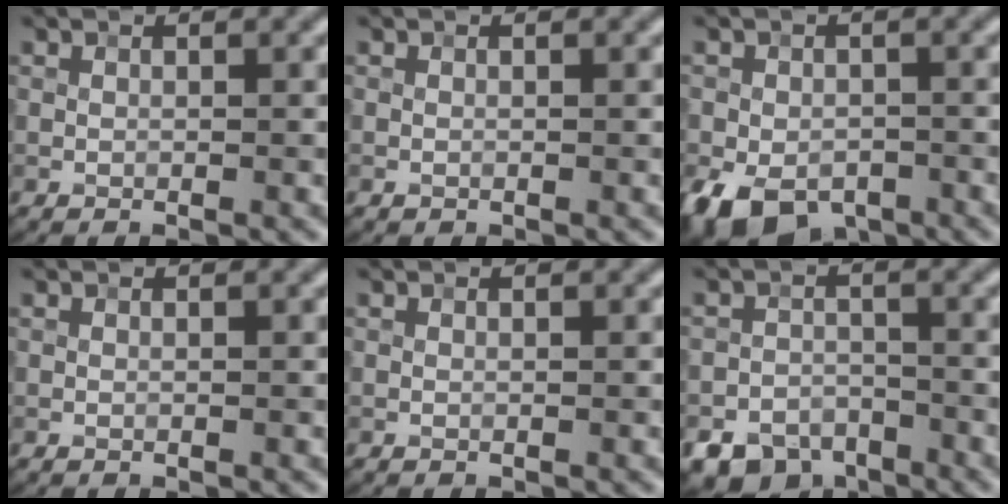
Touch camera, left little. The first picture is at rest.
{"total": 0.0}
{"total": 6.7, "force": [-3.2, 4.8, 3.5], "torque": [-0.055, -0.012, -0.058]}
{"total": 0.0}
{"total": 0.0}
{"total": 6.0, "force": [-4.7, 3.7, 1.1], "torque": [-0.001, -0.008, -0.073]}